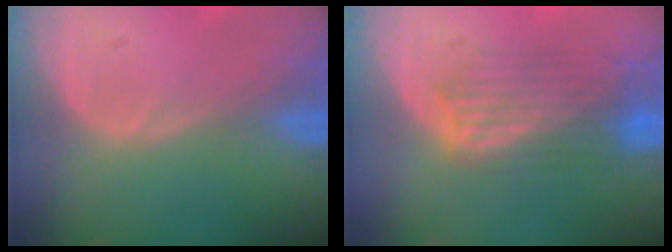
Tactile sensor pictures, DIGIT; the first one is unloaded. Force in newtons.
{"total": 6.3, "press": 6.3, "slide": 0.5}